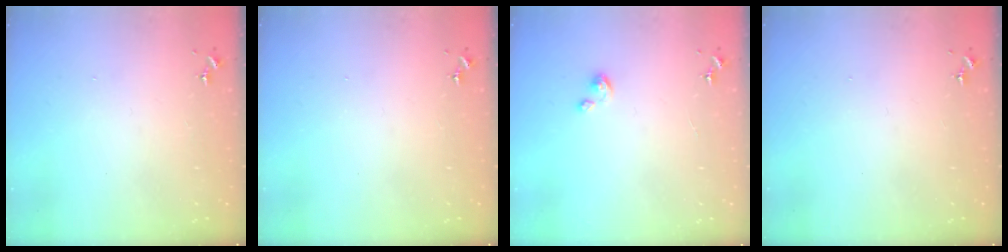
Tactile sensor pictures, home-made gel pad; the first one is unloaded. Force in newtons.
{"total": 0.0}
{"total": 2.1, "press": 2.1, "slide": 0.1}
{"total": 0.0}